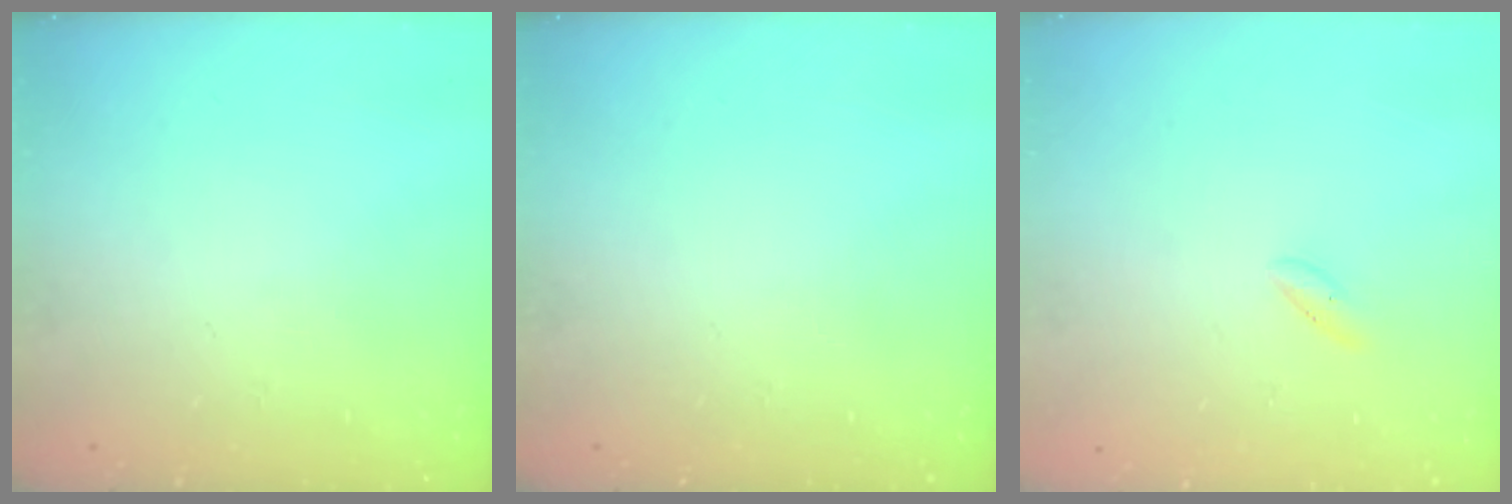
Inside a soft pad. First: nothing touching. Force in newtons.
{"total": 0.0}
{"total": 2.0, "press": 1.6, "slide": 1.2}